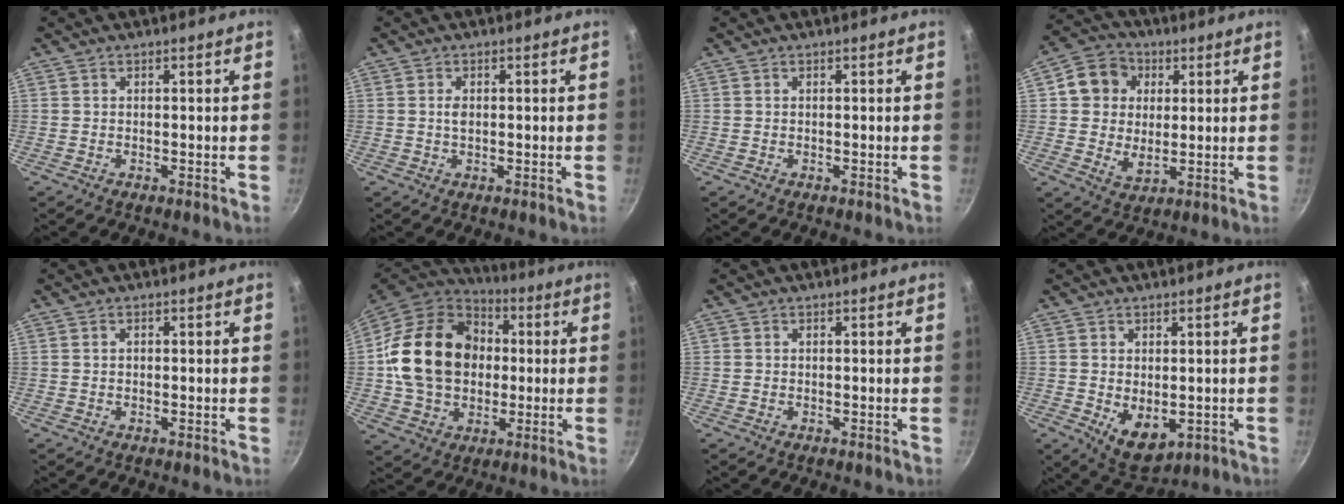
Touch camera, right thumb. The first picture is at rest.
{"total": 1.5, "force": [0.1, 0.9, 1.2], "torque": [-0.021, -0.001, 0.003]}
{"total": 0.0}
{"total": 11.1, "force": [2.5, 9.3, 5.5], "torque": [-0.061, -0.003, 0.038]}
{"total": 0.7, "force": [0.1, 0.5, 0.5], "torque": [-0.009, 0.002, 0.002]}
{"total": 21.9, "force": [0.4, 16.9, 13.9], "torque": [-0.240, 0.022, 0.009]}
{"total": 0.0}
{"total": 7.5, "force": [-1.5, 4.5, 5.8], "torque": [-0.080, -0.012, -0.004]}